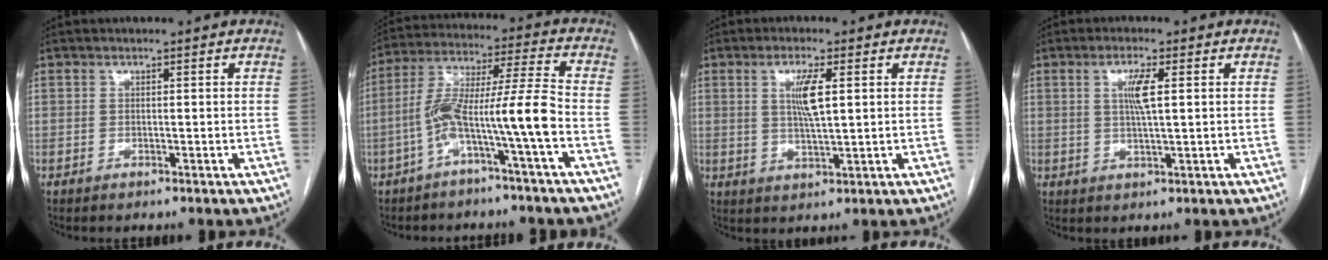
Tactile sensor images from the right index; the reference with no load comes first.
{"total": 11.0, "force": [-4.2, -0.8, 10.1], "torque": [-0.194, 0.032, -0.079]}
{"total": 5.4, "force": [1.4, 0.5, 5.1], "torque": [-0.098, -0.002, 0.028]}
{"total": 4.2, "force": [1.0, 0.3, 4.1], "torque": [-0.078, -0.001, 0.019]}